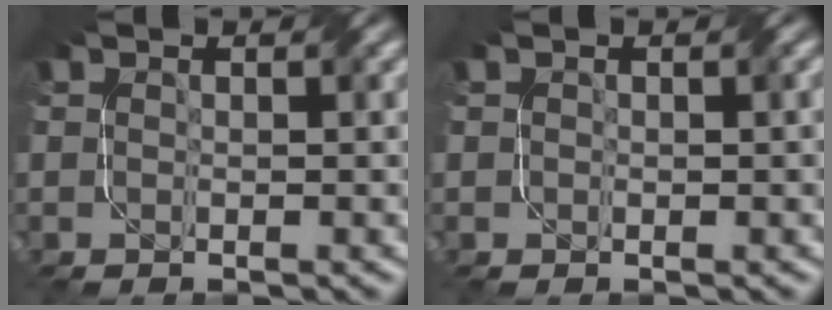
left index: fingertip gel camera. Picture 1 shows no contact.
{"total": 0.8, "force": [0.3, 0.6, 0.5], "torque": [-0.007, -0.002, 0.004]}